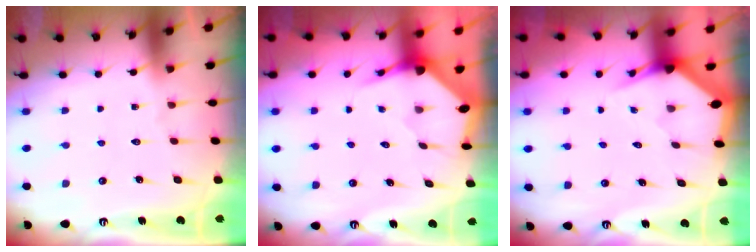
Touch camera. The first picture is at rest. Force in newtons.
{"total": 3.5, "press": 3.5, "slide": 0.4}
{"total": 3.1, "press": 3.1, "slide": 0.2}